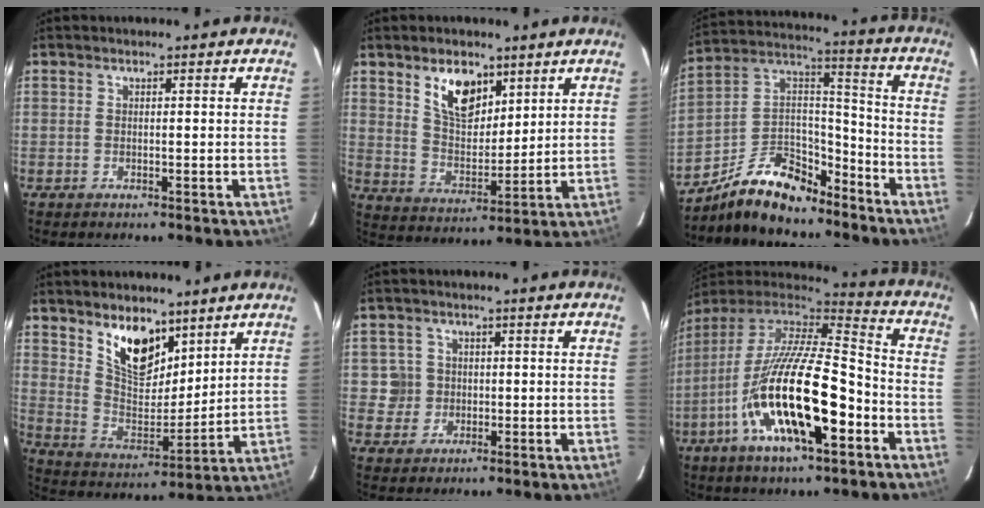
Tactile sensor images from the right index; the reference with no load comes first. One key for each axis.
{"total": 9.9, "fx": 5.8, "fy": 5.4, "fz": 5.9, "tx": -0.099, "ty": 0.006, "tz": 0.114}
{"total": 15.9, "fx": -12.0, "fy": 7.1, "fz": 7.7, "tx": -0.167, "ty": 0.043, "tz": -0.202}
{"total": 12.5, "fx": 8.2, "fy": 6.3, "fz": 7.1, "tx": -0.124, "ty": -0.007, "tz": 0.159}
{"total": 4.2, "fx": 0.0, "fy": 4.2, "fz": 0.3, "tx": 0.003, "ty": 0.020, "tz": 0.006}
{"total": 23.0, "fx": -8.7, "fy": 6.9, "fz": 20.2, "tx": -0.368, "ty": -0.035, "tz": -0.160}